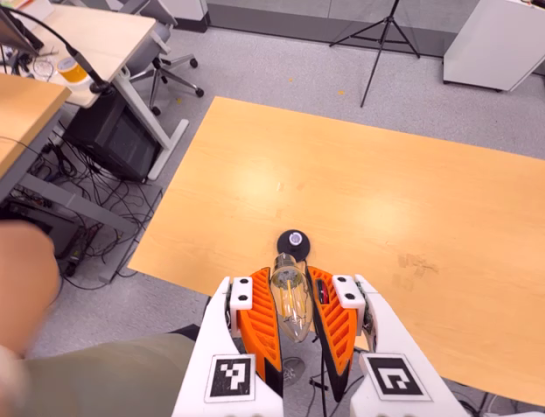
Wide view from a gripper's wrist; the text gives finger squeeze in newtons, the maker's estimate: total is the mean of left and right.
{"total": 19.7, "left": 21.1, "right": 18.3}